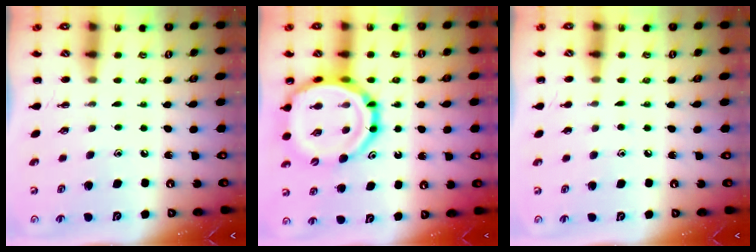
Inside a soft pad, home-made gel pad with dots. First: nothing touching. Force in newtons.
{"total": 19.4, "press": 18.8, "slide": 4.5}
{"total": 4.9, "press": 4.6, "slide": 1.6}